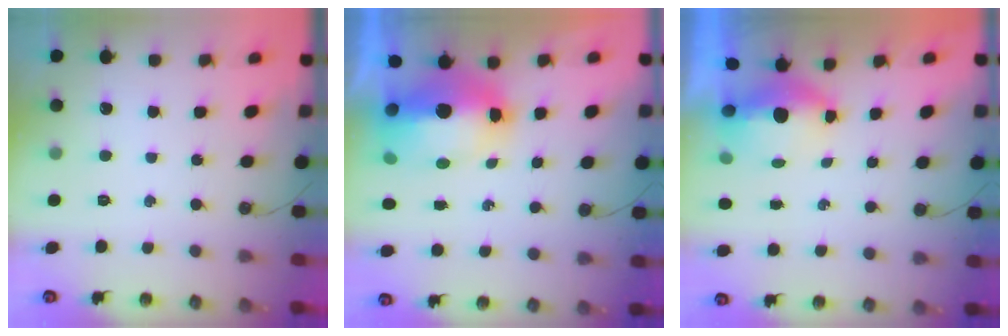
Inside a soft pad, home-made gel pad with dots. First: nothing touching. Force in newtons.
{"total": 14.7, "press": 14.6, "slide": 1.9}
{"total": 11.4, "press": 6.5, "slide": 9.4}